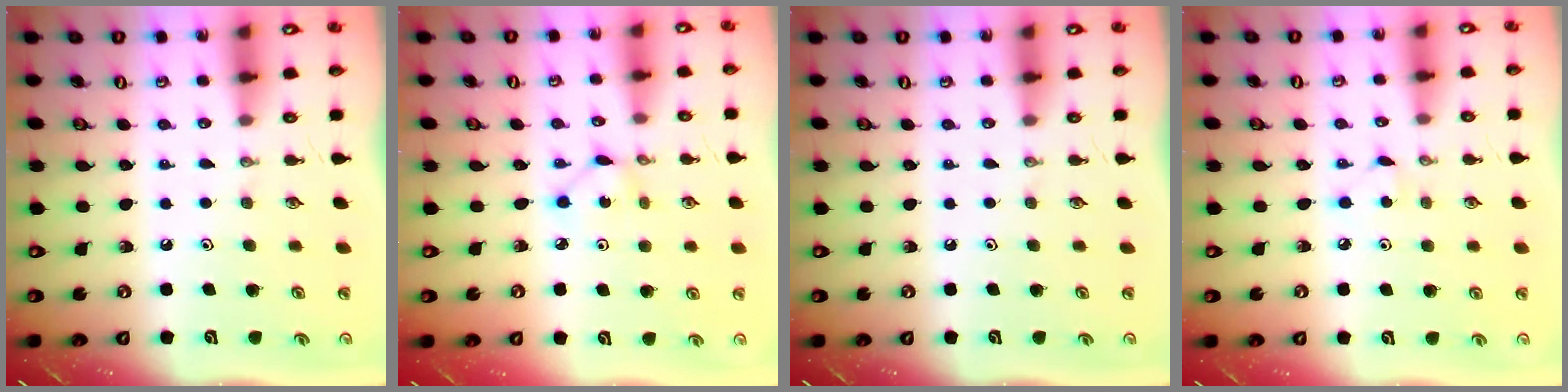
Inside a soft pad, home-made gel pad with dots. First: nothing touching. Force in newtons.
{"total": 2.0, "press": 1.9, "slide": 0.2}
{"total": 0.0}
{"total": 2.9, "press": 2.8, "slide": 0.3}